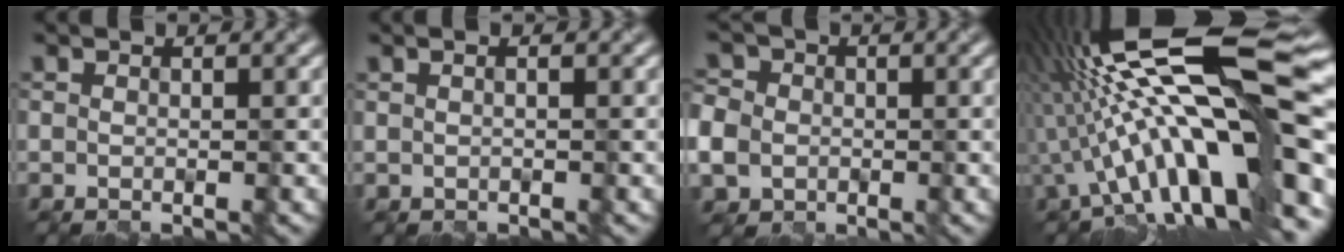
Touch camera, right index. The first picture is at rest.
{"total": 0.7, "force": [0.4, 0.3, 0.5], "torque": [0.003, -0.001, 0.003]}
{"total": 4.9, "force": [-0.8, 4.5, 1.8], "torque": [-0.048, 0.005, -0.034]}
{"total": 17.8, "force": [-0.2, 4.1, 17.3], "torque": [-0.272, 0.039, -0.014]}